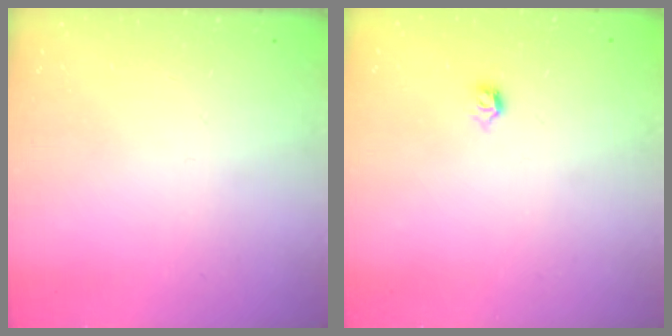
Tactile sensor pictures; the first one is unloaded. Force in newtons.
{"total": 3.4, "press": 3.3, "slide": 0.7}